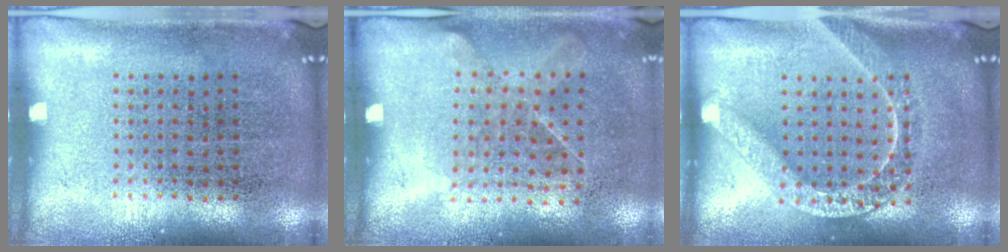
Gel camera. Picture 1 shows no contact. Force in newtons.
{"total": 1.2, "press": 0.9, "slide": 0.8}
{"total": 1.8, "press": 1.7, "slide": 0.6}